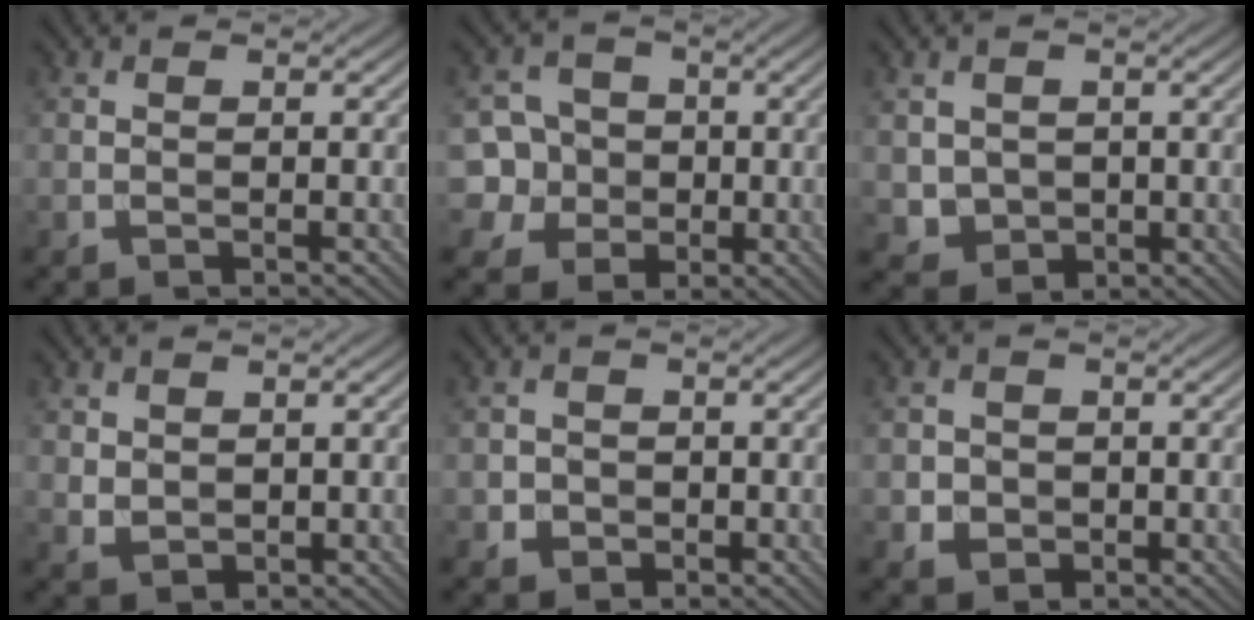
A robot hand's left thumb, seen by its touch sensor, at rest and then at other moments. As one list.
[{"total": 8.1, "force": [-1.0, 7.8, 2.2], "torque": [-0.073, 0.005, -0.041]}, {"total": 3.4, "force": [0.4, 3.2, 1.1], "torque": [-0.041, -0.011, 0.007]}, {"total": 2.5, "force": [1.4, 1.8, 1.1], "torque": [-0.031, -0.006, 0.032]}, {"total": 2.4, "force": [-0.2, 2.3, 0.6], "torque": [-0.013, -0.008, -0.006]}, {"total": 2.9, "force": [0.0, 2.8, 0.9], "torque": [-0.024, -0.009, -0.005]}]